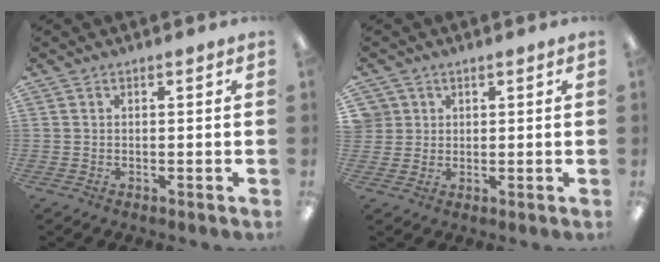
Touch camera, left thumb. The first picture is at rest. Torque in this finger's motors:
{"motor_torque": [-0.02, -0.02, 0.02, 0.00, 0.00]}